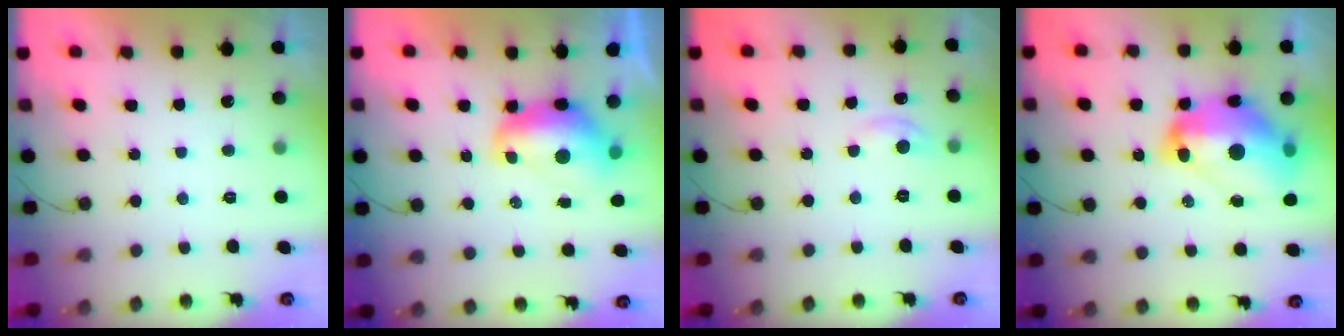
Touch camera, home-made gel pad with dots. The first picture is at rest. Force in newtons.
{"total": 9.6, "press": 9.5, "slide": 0.9}
{"total": 4.9, "press": 4.9, "slide": 0.6}
{"total": 20.0, "press": 19.9, "slide": 1.4}